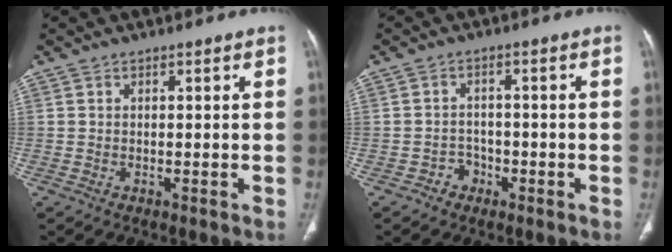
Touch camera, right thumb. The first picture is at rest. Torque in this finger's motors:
{"motor_torque": [0.38, -0.13, 0.57, -0.50, -0.04]}